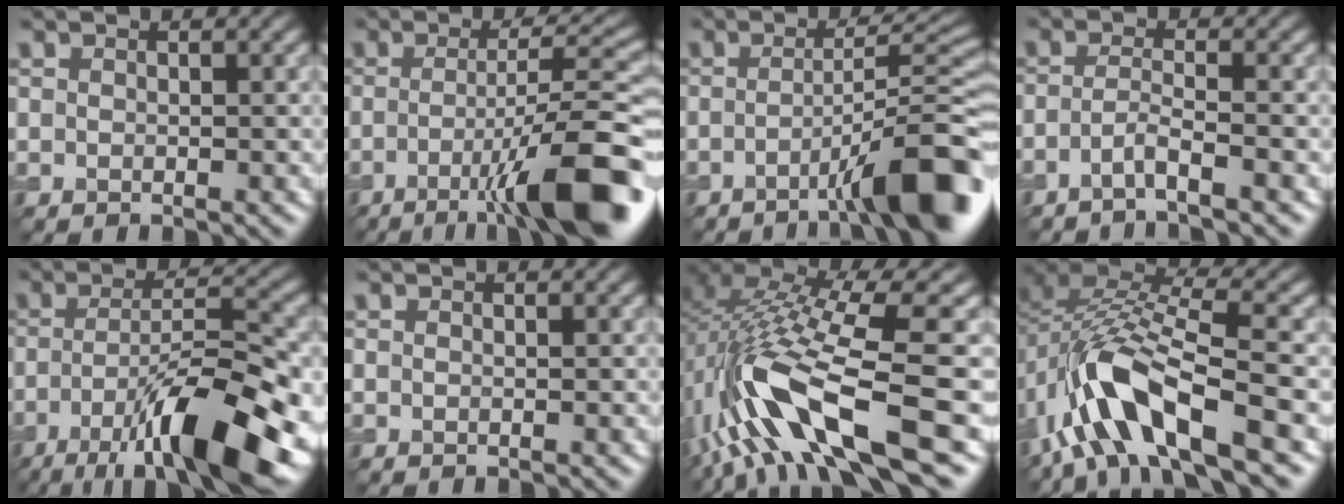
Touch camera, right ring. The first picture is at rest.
{"total": 11.7, "force": [-4.6, 2.2, 10.5], "torque": [-0.145, 0.006, -0.071]}
{"total": 8.9, "force": [-4.0, 1.3, 7.8], "torque": [-0.095, 0.025, -0.062]}
{"total": 2.1, "force": [-1.5, -0.1, 1.4], "torque": [-0.029, 0.005, -0.036]}
{"total": 11.6, "force": [-6.0, 2.8, 9.5], "torque": [-0.163, 0.005, -0.094]}
{"total": 0.0}
{"total": 13.1, "force": [-4.7, 3.6, 11.6], "torque": [-0.235, 0.013, -0.065]}
{"total": 9.3, "force": [-4.5, 3.5, 7.3], "torque": [-0.144, 0.019, -0.086]}